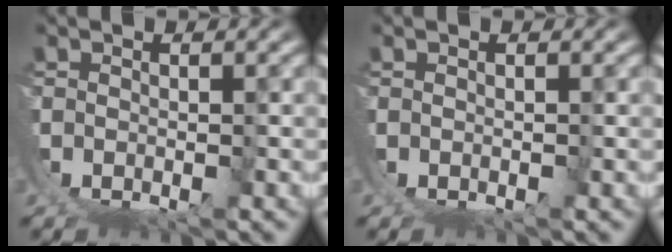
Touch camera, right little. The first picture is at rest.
{"total": 0.0}